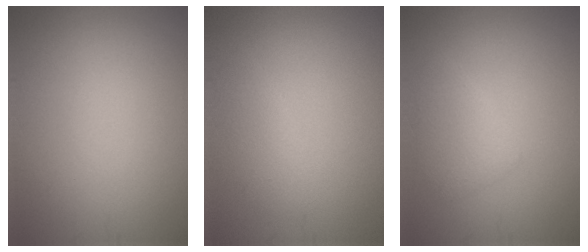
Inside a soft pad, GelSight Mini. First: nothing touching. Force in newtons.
{"total": 1.6, "press": 1.6, "slide": 0.0}
{"total": 2.4, "press": 2.4, "slide": 0.1}